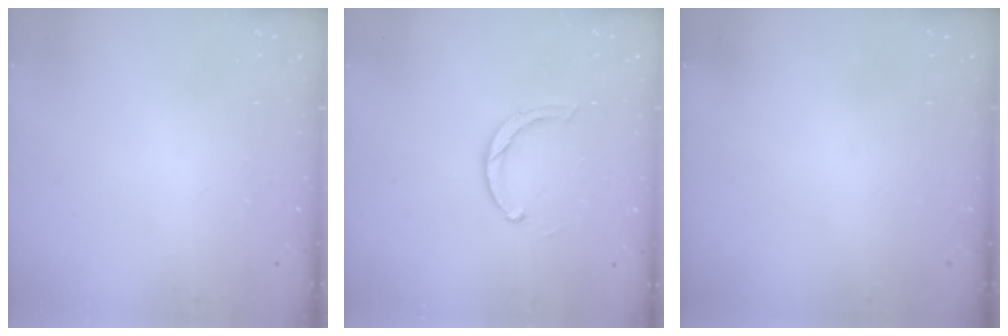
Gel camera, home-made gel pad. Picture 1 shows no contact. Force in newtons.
{"total": 3.5, "press": 3.4, "slide": 0.6}
{"total": 0.0}